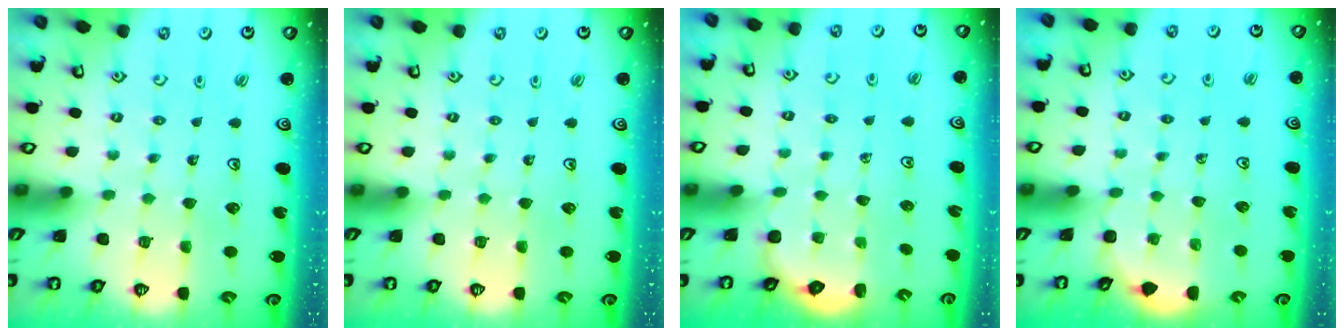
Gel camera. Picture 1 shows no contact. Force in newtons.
{"total": 0.0}
{"total": 1.5, "press": 1.2, "slide": 0.9}
{"total": 1.7, "press": 1.6, "slide": 0.1}